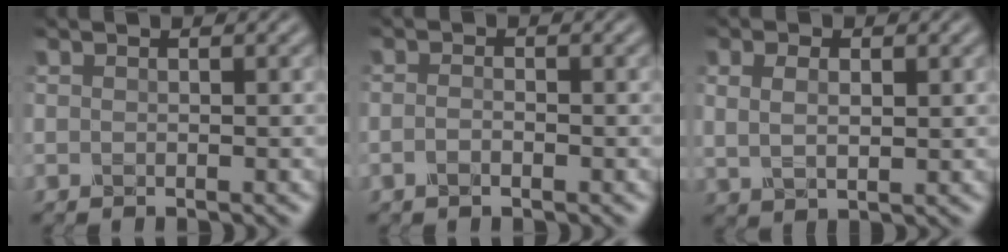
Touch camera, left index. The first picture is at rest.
{"total": 1.0, "force": [-0.5, 0.4, 0.8], "torque": [-0.019, 0.000, -0.012]}
{"total": 3.0, "force": [1.1, 1.7, 2.3], "torque": [-0.041, -0.004, 0.023]}